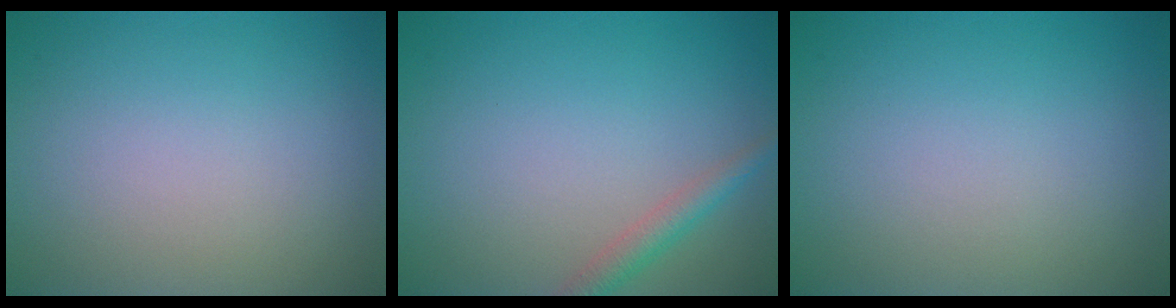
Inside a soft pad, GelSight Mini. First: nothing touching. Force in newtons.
{"total": 2.0, "press": 2.0, "slide": 0.1}
{"total": 0.0}